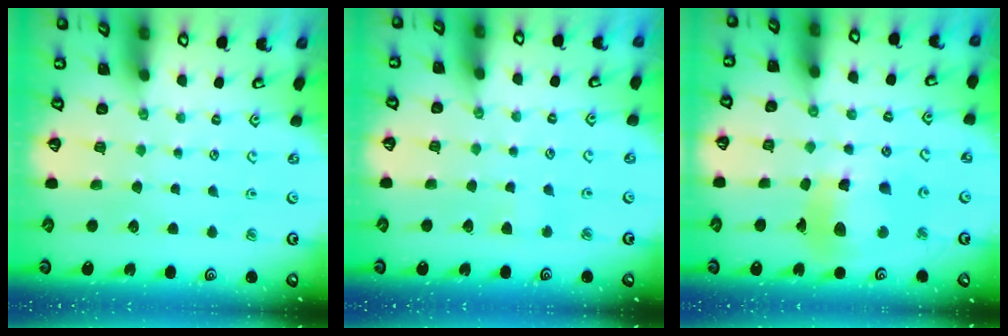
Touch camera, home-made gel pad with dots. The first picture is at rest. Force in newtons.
{"total": 3.3, "press": 3.3, "slide": 0.5}
{"total": 14.4, "press": 14.2, "slide": 2.0}